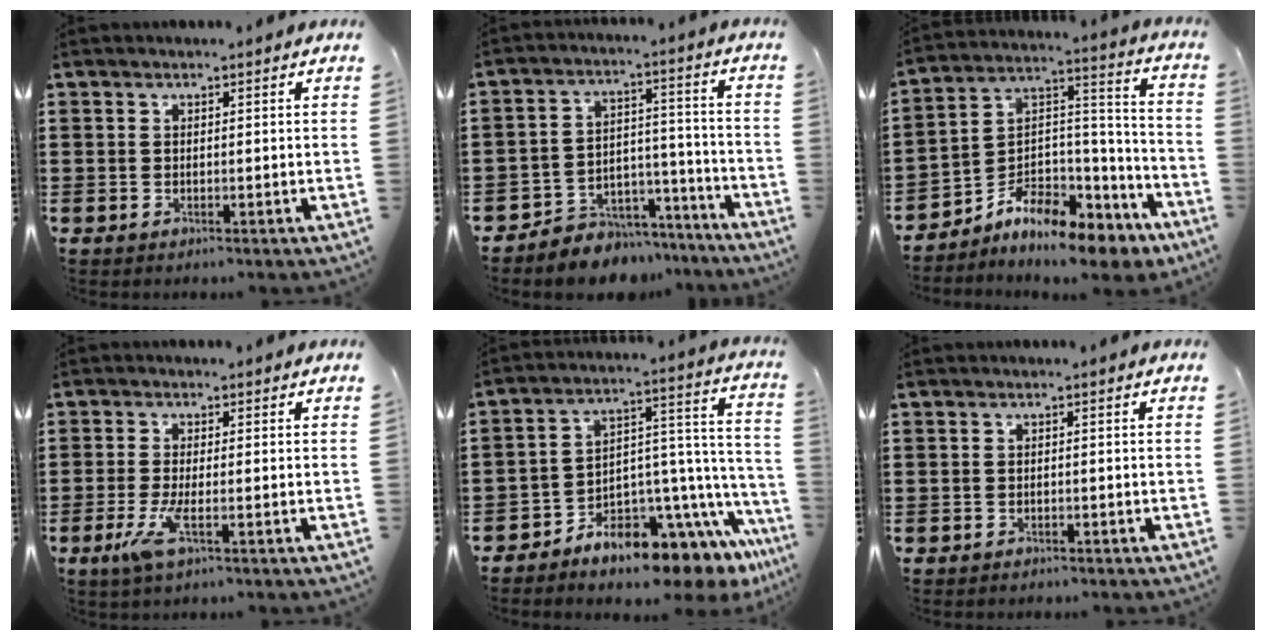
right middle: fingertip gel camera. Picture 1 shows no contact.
{"total": 5.6, "force": [-5.1, 2.3, 0.0], "torque": [-0.003, 0.020, -0.103]}
{"total": 9.2, "force": [-7.9, 3.0, 3.8], "torque": [-0.078, 0.008, -0.156]}
{"total": 4.2, "force": [-1.4, 0.7, 3.9], "torque": [-0.094, -0.018, -0.030]}
{"total": 7.7, "force": [-6.5, 3.1, 2.7], "torque": [-0.039, -0.016, -0.118]}
{"total": 0.7, "force": [-0.6, 0.2, 0.0], "torque": [0.000, 0.001, -0.015]}